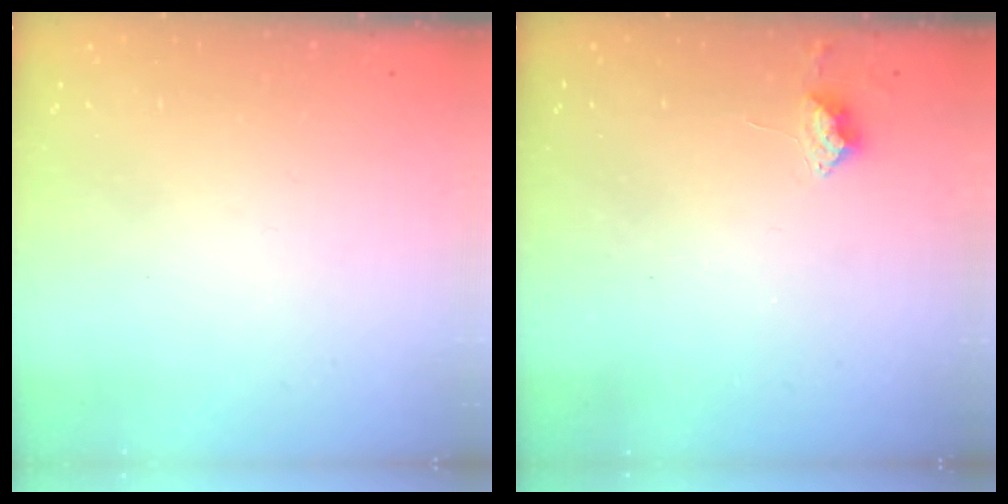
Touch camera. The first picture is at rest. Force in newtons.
{"total": 5.4, "press": 5.3, "slide": 0.6}